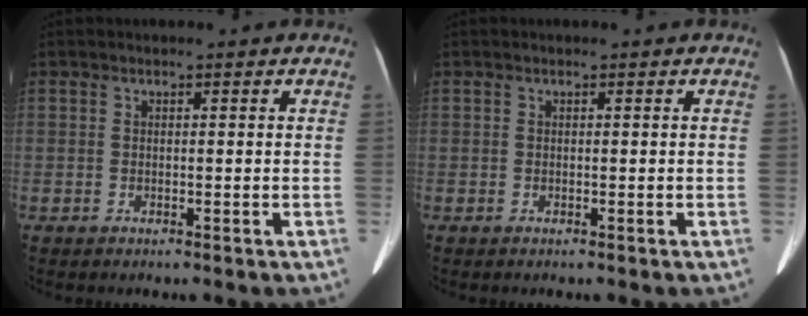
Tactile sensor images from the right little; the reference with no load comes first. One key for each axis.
{"total": 0.0}